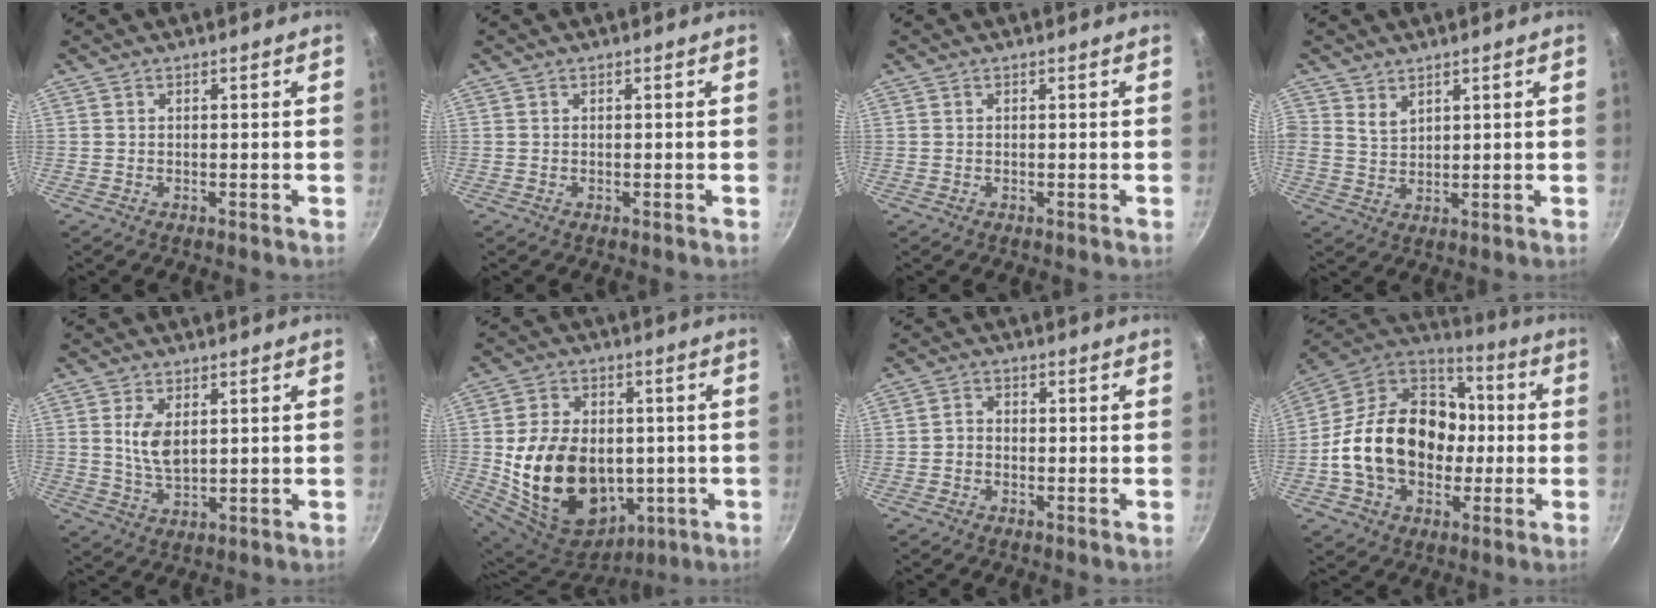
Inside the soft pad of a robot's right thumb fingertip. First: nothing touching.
{"total": 0.0}
{"total": 0.0}
{"total": 3.0, "force": [2.1, 1.8, 1.2], "torque": [-0.017, -0.017, 0.041]}
{"total": 6.1, "force": [1.5, 3.2, 4.9], "torque": [-0.090, -0.019, 0.033]}
{"total": 22.2, "force": [-1.6, 16.3, 15.0], "torque": [-0.253, 0.007, -0.002]}
{"total": 2.1, "force": [-0.9, 1.6, 1.0], "torque": [-0.017, 0.016, -0.022]}
{"total": 24.3, "force": [-2.0, 18.2, 15.9], "torque": [-0.247, 0.051, -0.034]}